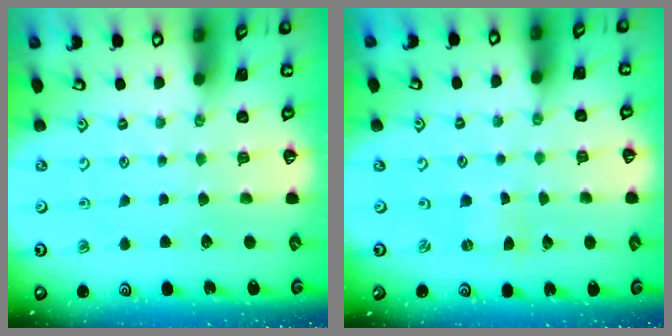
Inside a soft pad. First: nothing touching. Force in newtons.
{"total": 0.0}